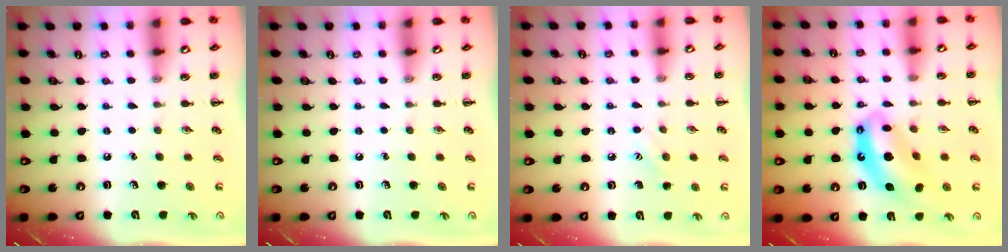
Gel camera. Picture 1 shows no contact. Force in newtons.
{"total": 0.0}
{"total": 5.9, "press": 5.7, "slide": 1.4}
{"total": 11.3, "press": 10.9, "slide": 3.0}